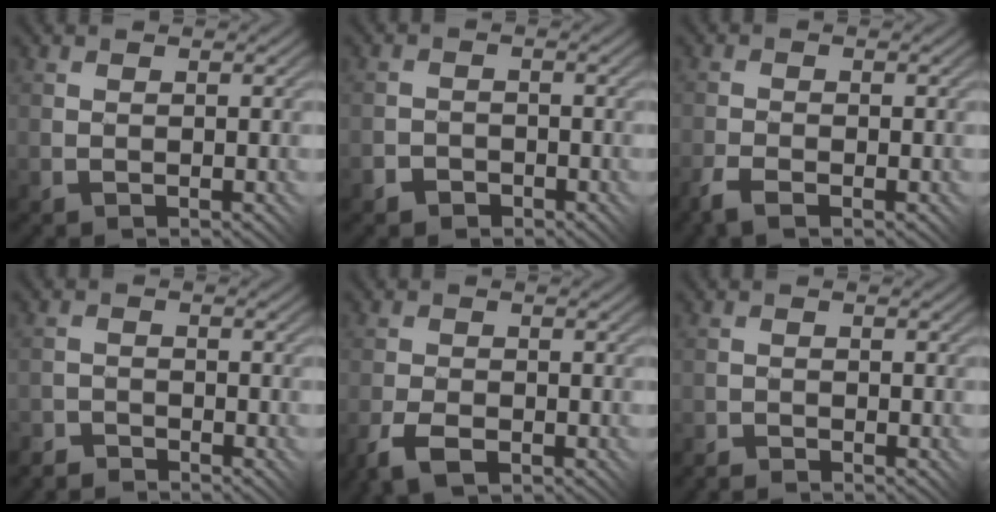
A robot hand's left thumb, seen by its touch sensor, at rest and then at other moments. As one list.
[{"total": 2.3, "force": [-1.8, 1.5, 0.3], "torque": [0.005, 0.011, -0.037]}, {"total": 3.2, "force": [-2.1, 1.2, 2.2], "torque": [-0.047, -0.002, -0.043]}, {"total": 2.6, "force": [-2.5, 0.4, 0.0], "torque": [0.007, 0.009, -0.053]}, {"total": 4.4, "force": [-2.6, 2.1, 2.9], "torque": [-0.059, -0.002, -0.052]}, {"total": 1.9, "force": [-1.9, 0.1, 0.1], "torque": [-0.001, 0.003, -0.040]}]